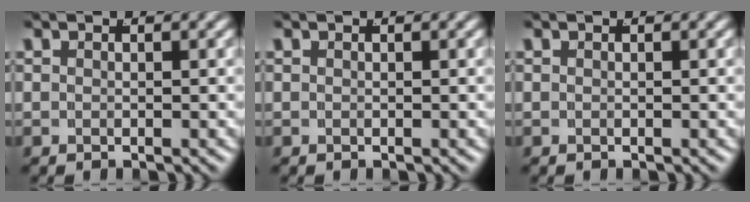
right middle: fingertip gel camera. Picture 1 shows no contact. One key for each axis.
{"total": 0.0}
{"total": 0.0}